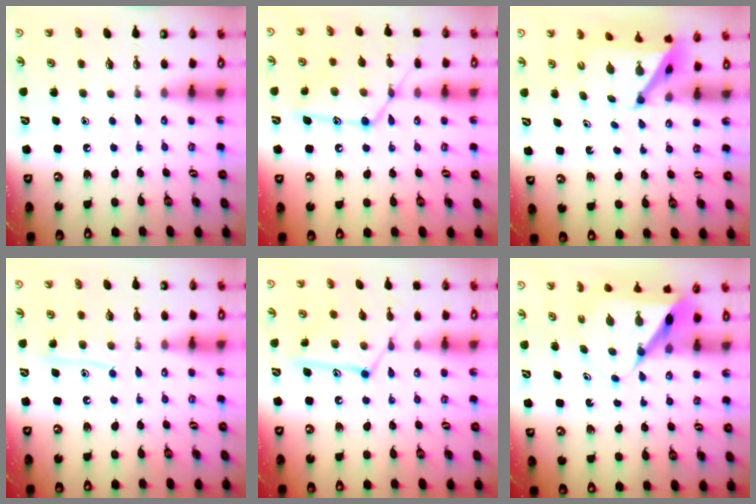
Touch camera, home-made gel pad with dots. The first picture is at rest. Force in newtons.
{"total": 15.6, "press": 15.6, "slide": 1.1}
{"total": 4.3, "press": 4.3, "slide": 0.4}
{"total": 9.1, "press": 9.1, "slide": 0.7}
{"total": 13.3, "press": 13.3, "slide": 0.4}
{"total": 7.2, "press": 7.2, "slide": 0.5}